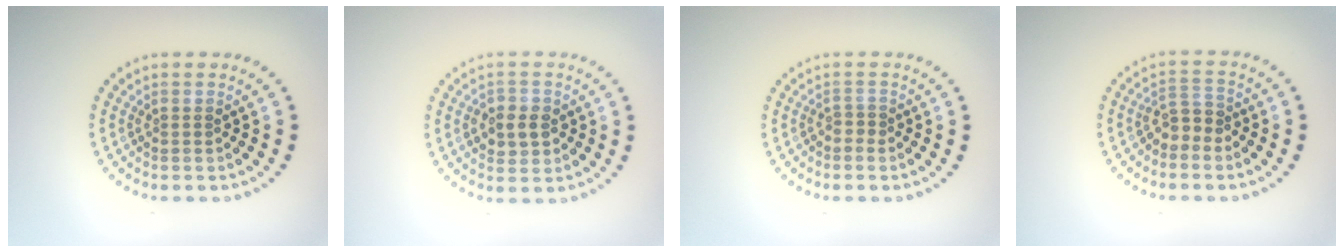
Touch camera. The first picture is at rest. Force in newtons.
{"total": 2.8, "press": 2.7, "slide": 0.3}
{"total": 0.7, "press": 0.3, "slide": 0.6}
{"total": 2.1, "press": 1.9, "slide": 0.8}